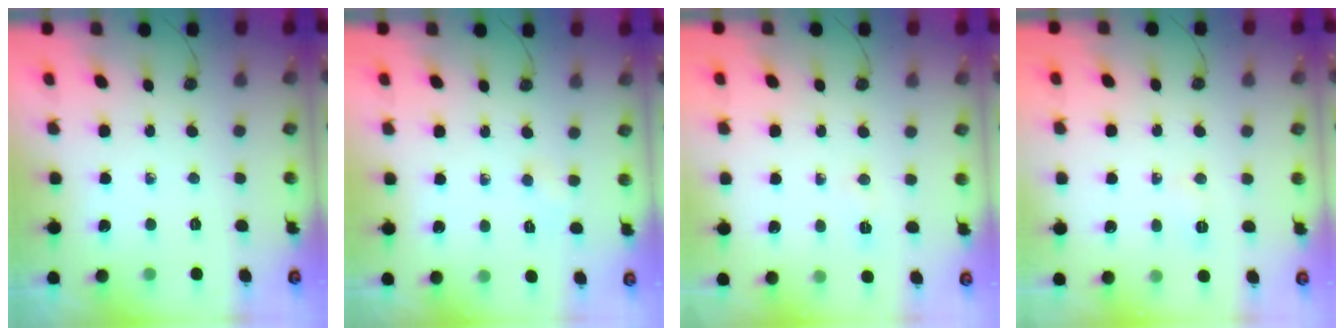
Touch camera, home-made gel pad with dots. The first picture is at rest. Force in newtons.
{"total": 14.4, "press": 3.2, "slide": 14.0}
{"total": 2.6, "press": 2.1, "slide": 1.4}
{"total": 8.6, "press": 4.2, "slide": 7.6}